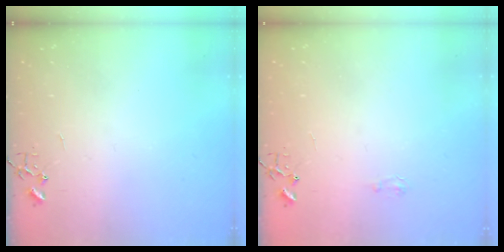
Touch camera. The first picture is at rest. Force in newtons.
{"total": 4.1, "press": 4.0, "slide": 0.7}